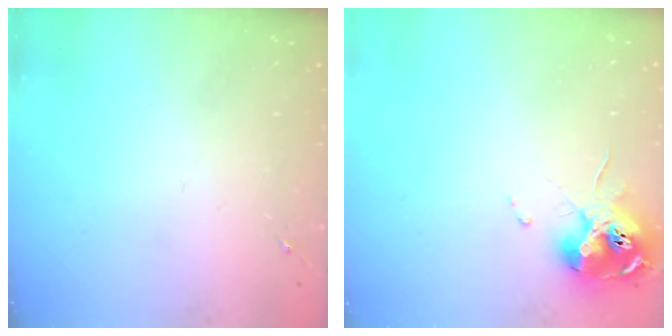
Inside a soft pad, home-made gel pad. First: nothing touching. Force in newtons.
{"total": 13.5, "press": 13.5, "slide": 1.2}